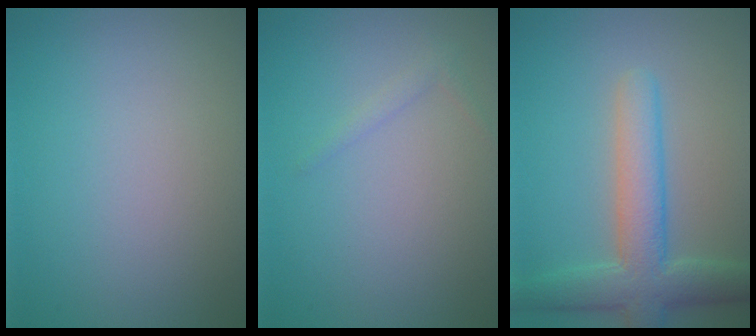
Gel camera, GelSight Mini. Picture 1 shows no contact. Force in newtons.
{"total": 0.8, "press": 0.8, "slide": 0.1}
{"total": 5.8, "press": 5.8, "slide": 0.2}